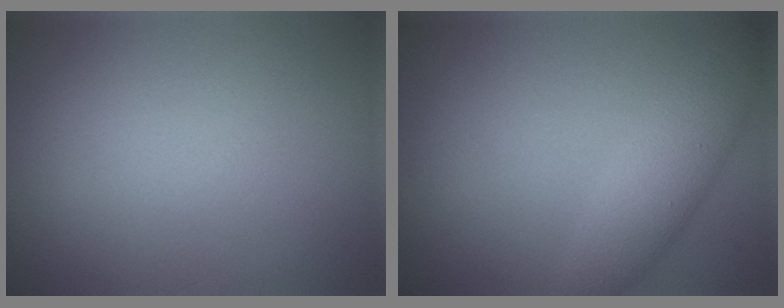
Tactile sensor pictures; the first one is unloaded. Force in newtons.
{"total": 3.7, "press": 3.7, "slide": 0.2}